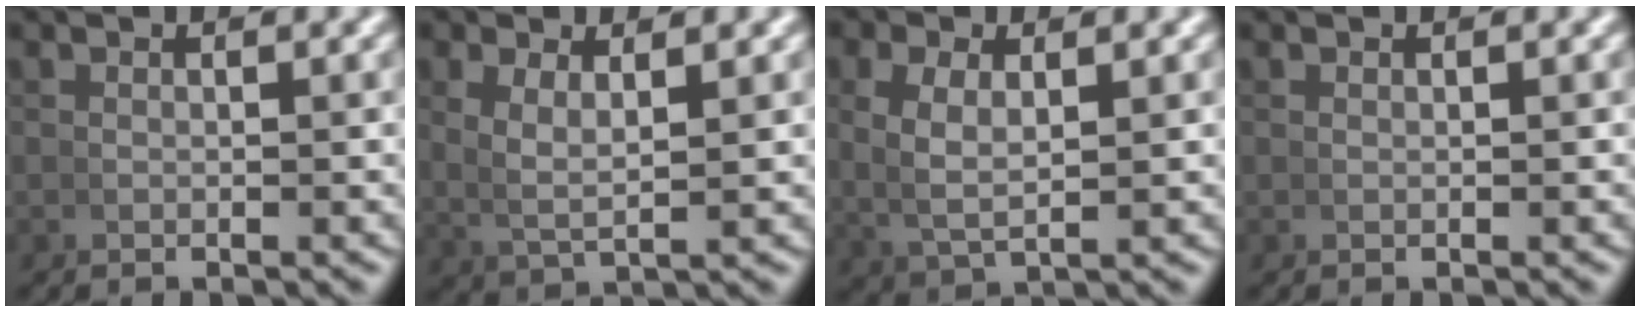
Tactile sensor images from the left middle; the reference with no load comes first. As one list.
[{"total": 3.0, "force": [1.2, 1.2, 2.5], "torque": [-0.050, -0.008, 0.032]}, {"total": 3.8, "force": [0.9, 2.0, 3.1], "torque": [-0.066, -0.005, 0.028]}, {"total": 0.0}]